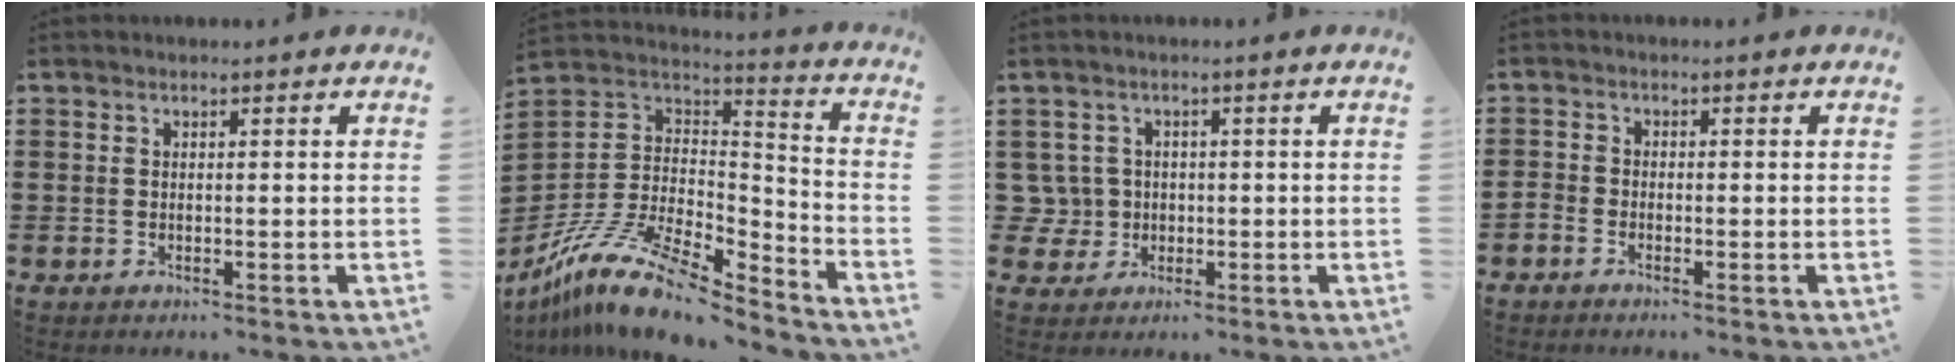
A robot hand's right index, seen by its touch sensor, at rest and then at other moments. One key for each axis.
{"total": 14.1, "fx": -10.4, "fy": 4.5, "fz": 8.4, "tx": -0.169, "ty": 0.030, "tz": -0.193}
{"total": 3.7, "fx": -0.4, "fy": 3.7, "fz": 0.5, "tx": -0.035, "ty": 0.006, "tz": -0.013}
{"total": 1.3, "fx": -1.3, "fy": 0.3, "fz": 0.1, "tx": -0.006, "ty": 0.003, "tz": -0.027}